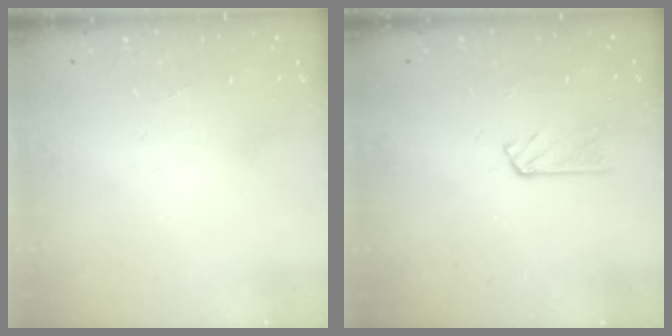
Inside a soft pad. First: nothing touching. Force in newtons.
{"total": 3.2, "press": 3.2, "slide": 0.3}